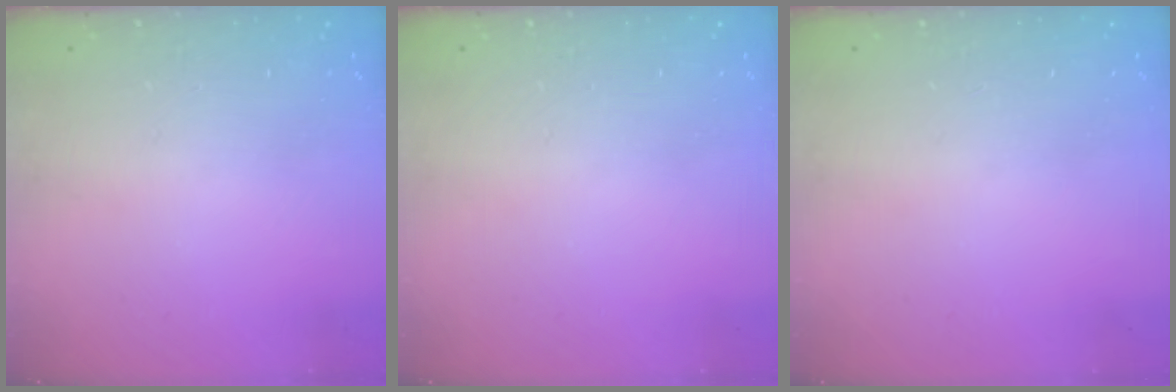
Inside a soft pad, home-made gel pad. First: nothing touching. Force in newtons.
{"total": 0.0}
{"total": 0.0}